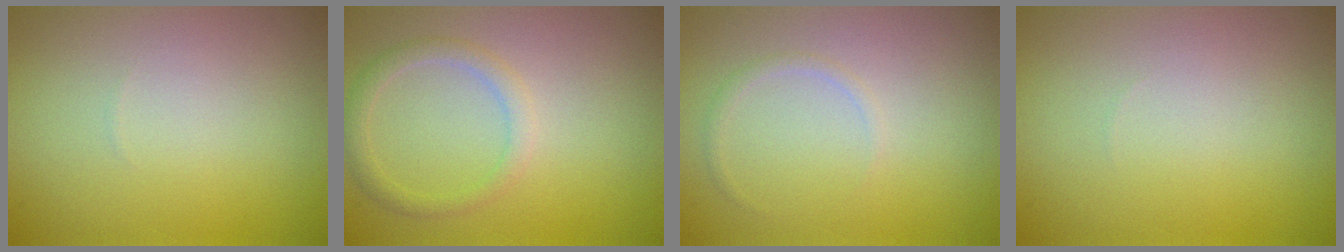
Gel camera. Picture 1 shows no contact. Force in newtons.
{"total": 1.8, "press": 1.8, "slide": 0.0}
{"total": 0.7, "press": 0.7, "slide": 0.0}
{"total": 0.0}